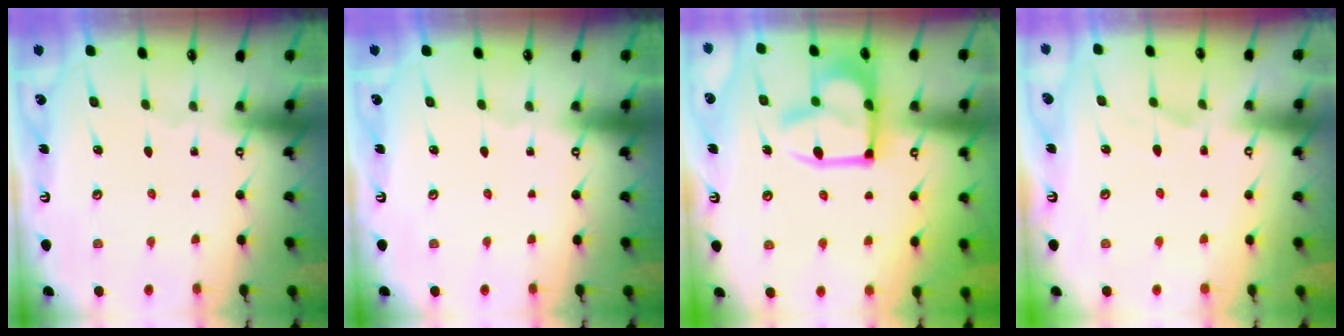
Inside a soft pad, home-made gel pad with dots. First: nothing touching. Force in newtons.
{"total": 0.0}
{"total": 13.1, "press": 13.1, "slide": 1.3}
{"total": 3.8, "press": 3.6, "slide": 1.2}